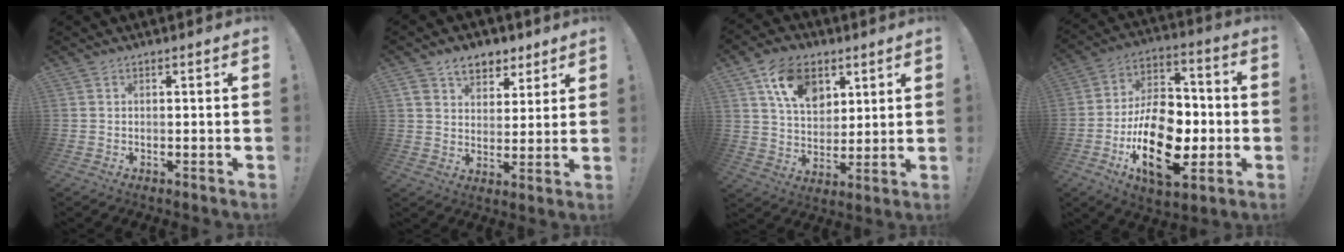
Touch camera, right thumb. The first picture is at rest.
{"total": 8.9, "force": [5.6, 6.2, 3.0], "torque": [-0.041, -0.032, 0.107]}
{"total": 14.5, "force": [7.3, 9.9, 7.7], "torque": [-0.118, -0.024, 0.138]}
{"total": 23.8, "force": [-6.3, 14.0, 18.2], "torque": [-0.315, 0.034, -0.094]}